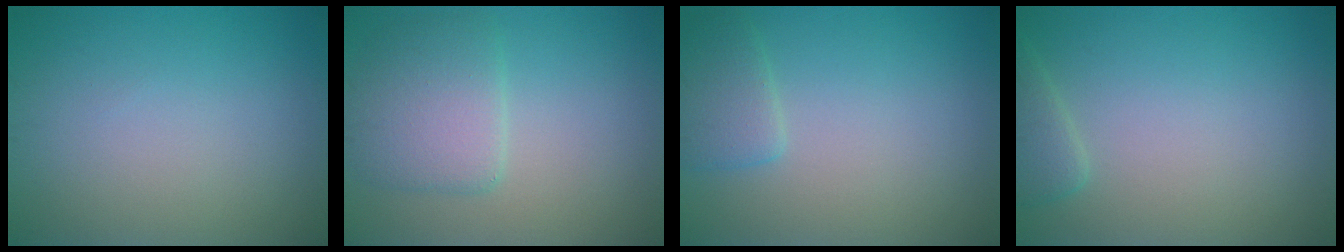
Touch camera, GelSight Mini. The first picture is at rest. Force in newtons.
{"total": 4.4, "press": 4.4, "slide": 0.3}
{"total": 2.2, "press": 2.1, "slide": 0.2}
{"total": 1.9, "press": 1.8, "slide": 0.2}